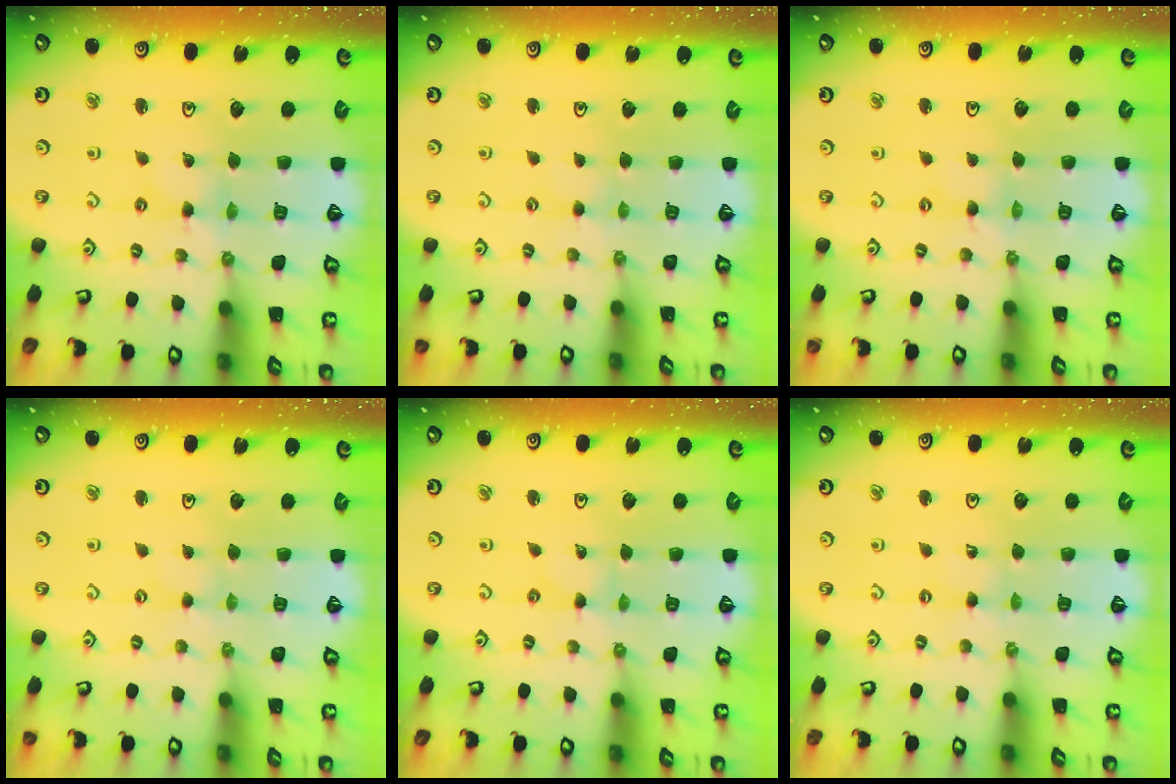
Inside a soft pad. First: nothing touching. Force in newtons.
{"total": 0.7, "press": 0.7, "slide": 0.2}
{"total": 0.8, "press": 0.8, "slide": 0.1}
{"total": 0.0}
{"total": 0.0}
{"total": 0.0}